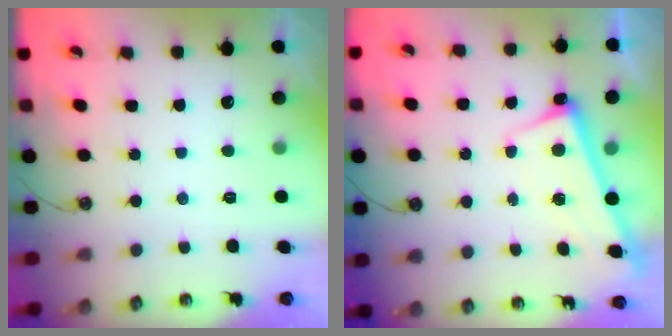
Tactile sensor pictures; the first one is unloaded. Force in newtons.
{"total": 2.8, "press": 2.8, "slide": 0.4}